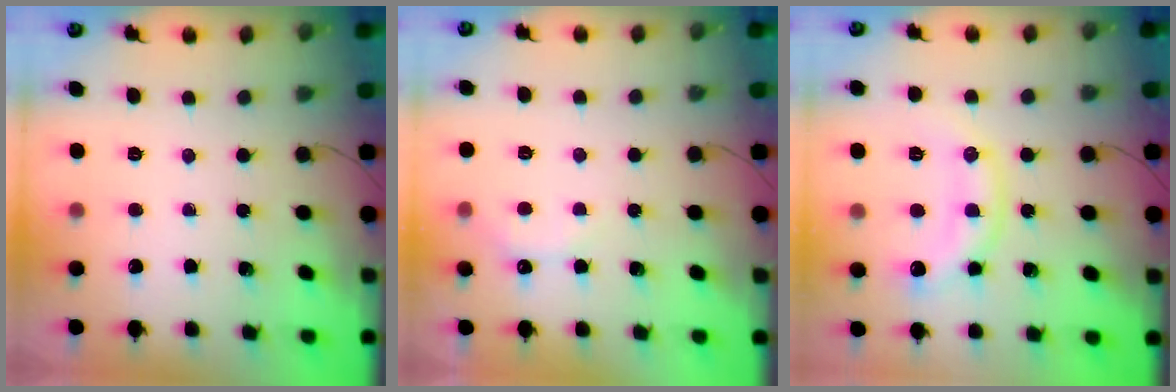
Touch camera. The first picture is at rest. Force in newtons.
{"total": 4.4, "press": 4.4, "slide": 0.7}
{"total": 9.9, "press": 9.9, "slide": 0.3}